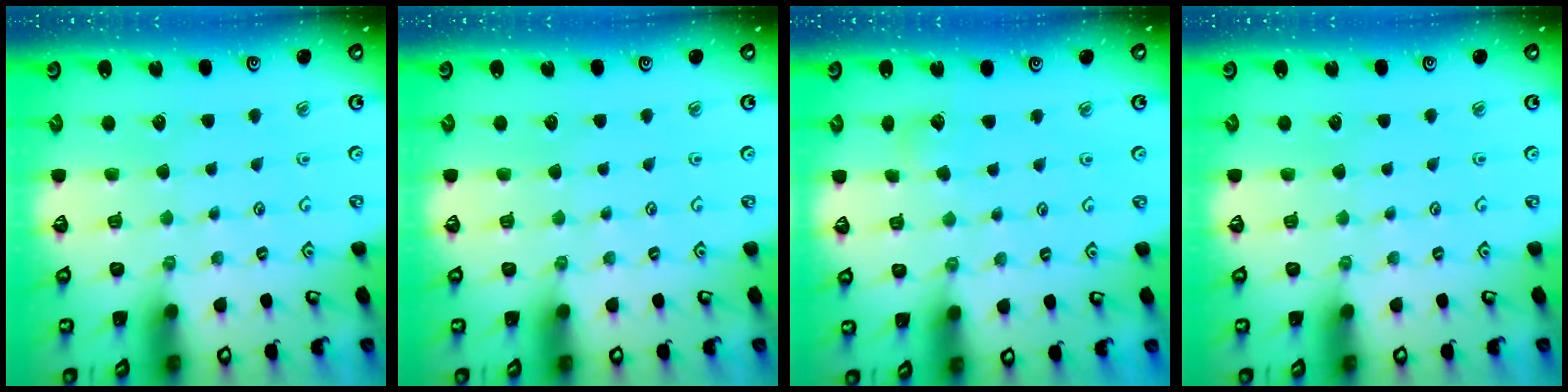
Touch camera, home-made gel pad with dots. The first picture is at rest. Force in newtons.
{"total": 0.0}
{"total": 4.1, "press": 4.1, "slide": 0.5}
{"total": 0.0}